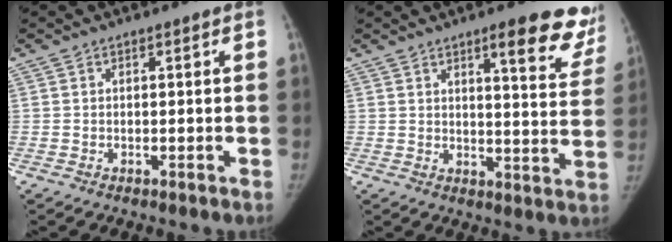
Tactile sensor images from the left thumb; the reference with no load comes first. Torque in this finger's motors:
{"motor_torque": [0.75, -0.43, 0.83, -0.77, 0.19]}